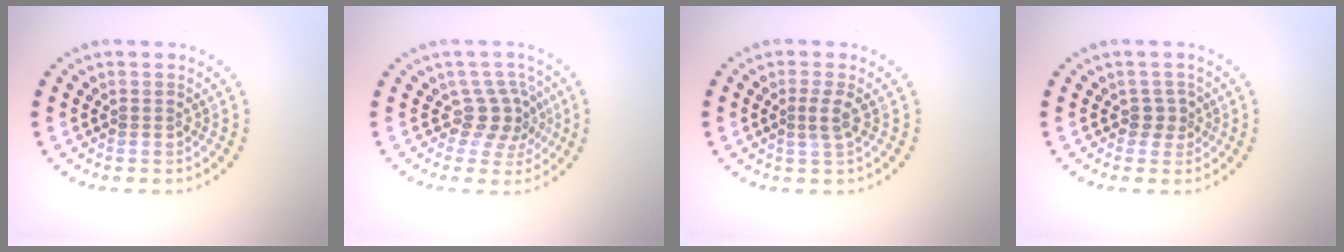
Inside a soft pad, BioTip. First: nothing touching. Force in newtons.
{"total": 2.8, "press": 2.2, "slide": 1.8}
{"total": 1.5, "press": 1.2, "slide": 0.9}
{"total": 1.4, "press": 1.0, "slide": 1.0}